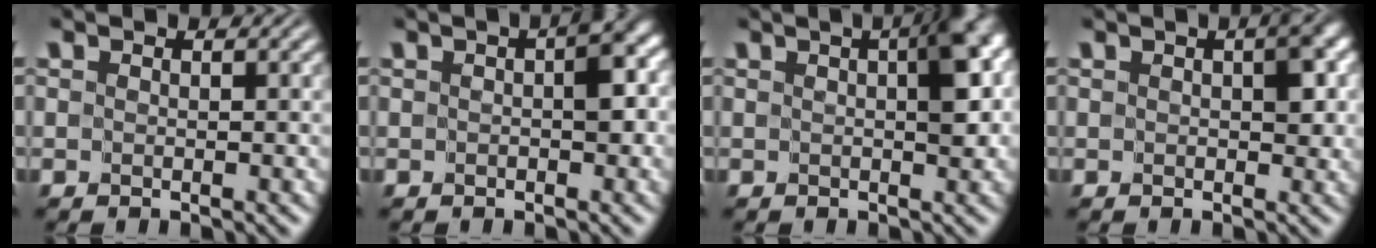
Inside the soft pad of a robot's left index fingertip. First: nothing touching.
{"total": 2.9, "force": [0.0, 1.4, 2.5], "torque": [-0.029, 0.007, -0.005]}
{"total": 4.4, "force": [0.9, 1.6, 4.0], "torque": [-0.046, 0.011, 0.009]}
{"total": 2.7, "force": [0.3, 1.4, 2.3], "torque": [-0.023, 0.005, 0.002]}